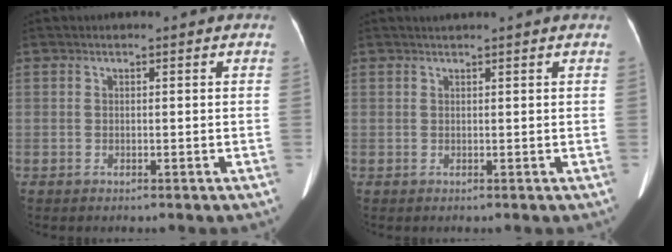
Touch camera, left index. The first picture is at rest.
{"total": 2.8, "force": [2.5, -0.3, 1.2], "torque": [-0.013, 0.008, 0.028]}